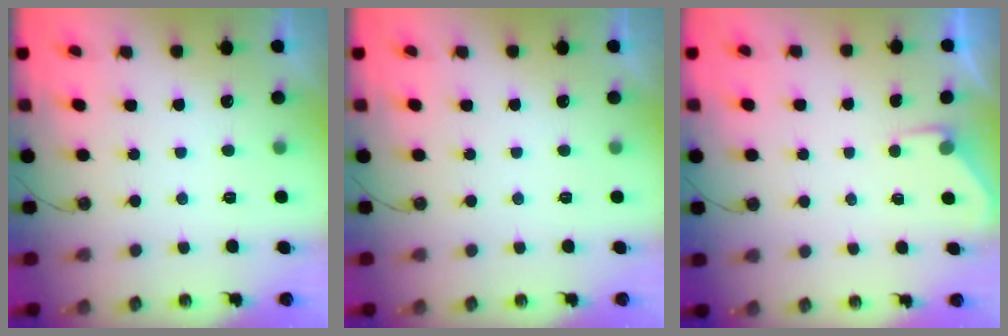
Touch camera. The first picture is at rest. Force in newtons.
{"total": 0.0}
{"total": 2.7, "press": 2.6, "slide": 0.5}